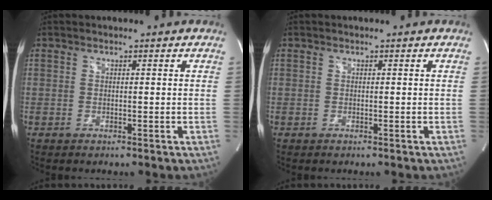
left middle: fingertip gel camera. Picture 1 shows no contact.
{"total": 0.0}